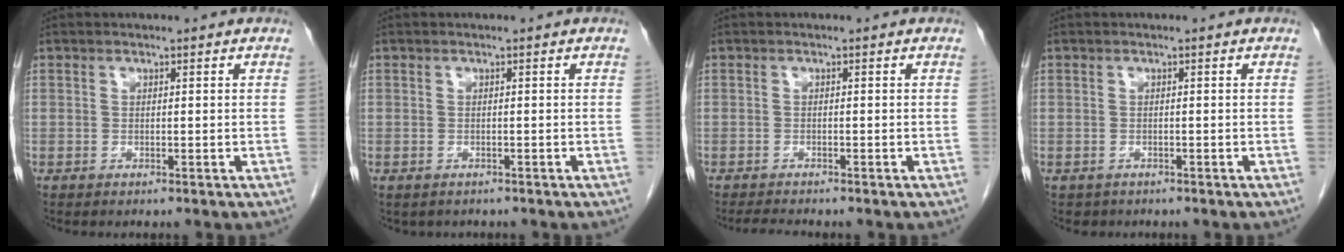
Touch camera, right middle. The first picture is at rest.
{"total": 1.5, "force": [-1.1, 0.9, 0.2], "torque": [-0.010, 0.000, -0.011]}
{"total": 2.1, "force": [-2.0, -0.1, 0.7], "torque": [-0.015, -0.009, -0.033]}
{"total": 1.3, "force": [-1.0, 0.8, 0.0], "torque": [-0.009, 0.001, -0.013]}